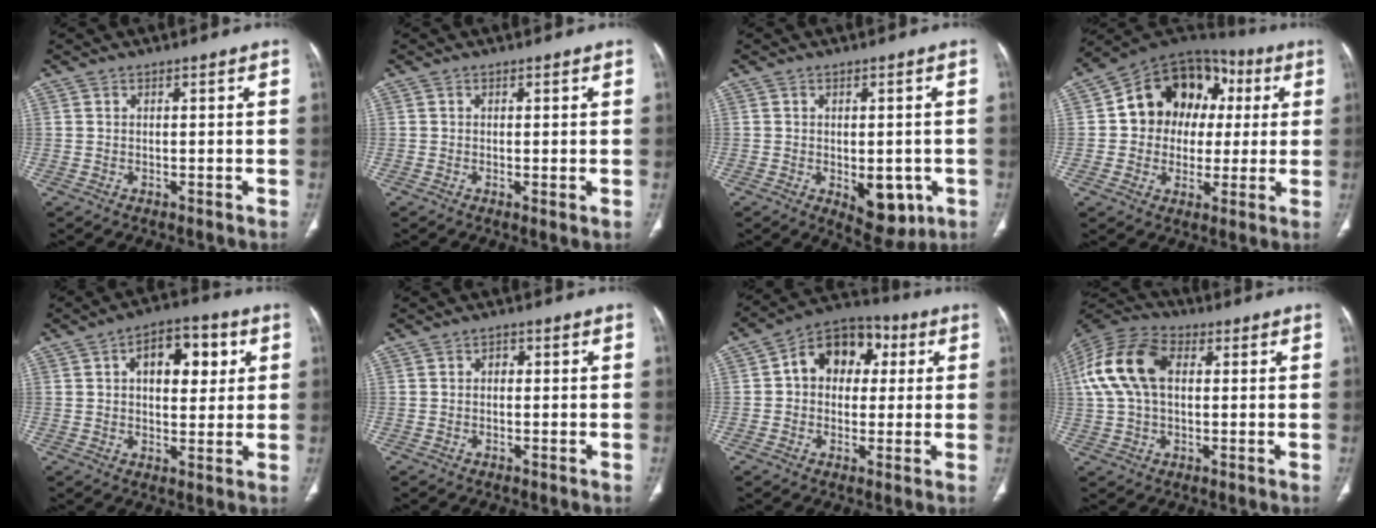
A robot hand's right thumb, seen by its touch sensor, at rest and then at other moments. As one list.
[{"total": 0.9, "force": [-0.1, 0.1, 0.9], "torque": [-0.020, -0.006, -0.005]}, {"total": 7.8, "force": [-2.3, 4.3, 6.1], "torque": [-0.050, -0.005, -0.016]}, {"total": 17.1, "force": [2.5, 14.0, 9.5], "torque": [-0.087, 0.032, 0.037]}, {"total": 11.7, "force": [3.4, 6.7, 9.0], "torque": [-0.087, 0.008, 0.048]}, {"total": 1.4, "force": [0.1, 1.1, 0.8], "torque": [-0.003, 0.006, 0.000]}, {"total": 10.9, "force": [2.2, 8.3, 6.7], "torque": [-0.062, 0.022, 0.022]}, {"total": 14.6, "force": [2.6, 9.2, 11.0], "torque": [-0.229, 0.030, 0.042]}]